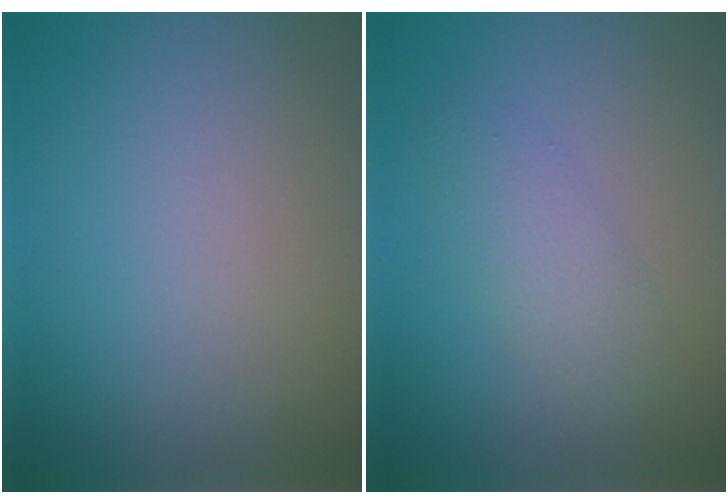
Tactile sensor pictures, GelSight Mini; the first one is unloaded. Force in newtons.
{"total": 2.3, "press": 2.3, "slide": 0.2}